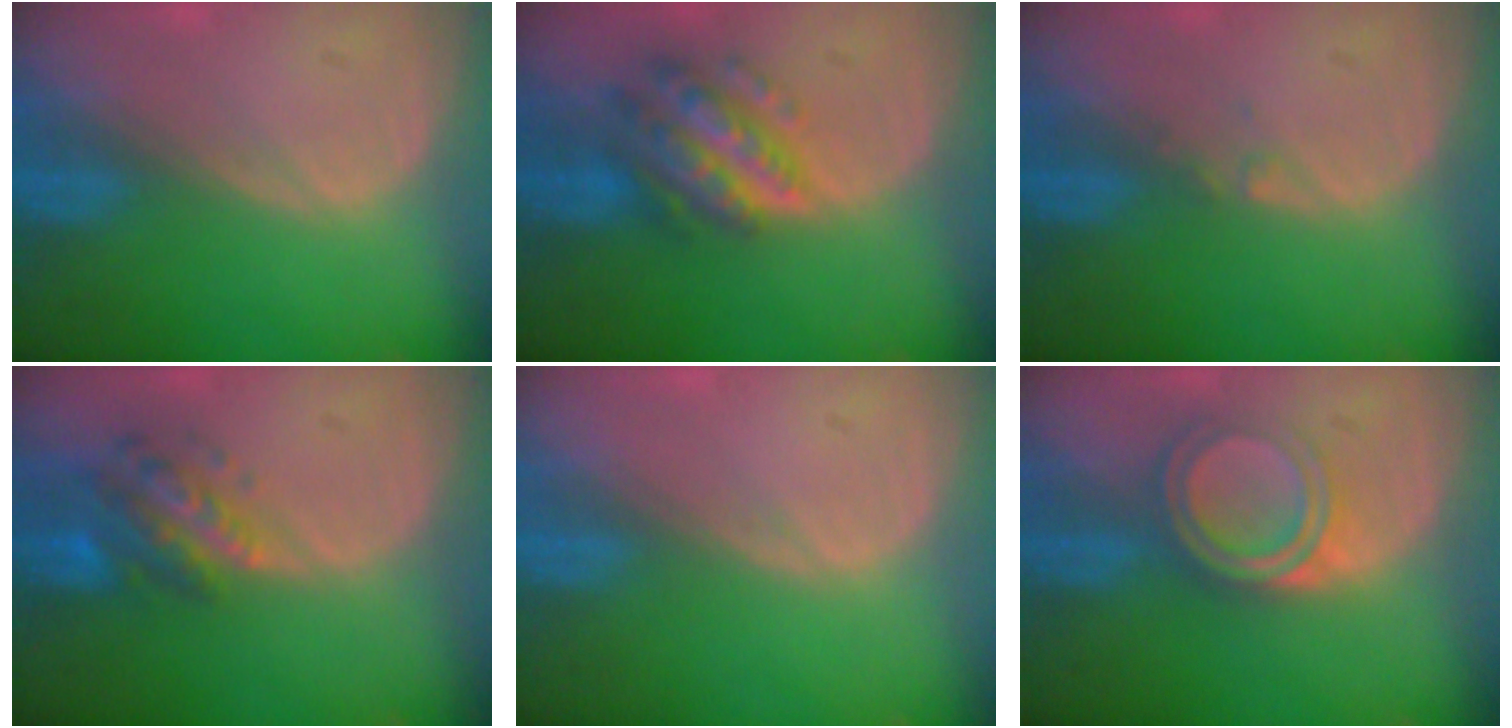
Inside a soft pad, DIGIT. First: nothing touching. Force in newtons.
{"total": 7.4, "press": 7.3, "slide": 0.5}
{"total": 0.6, "press": 0.6, "slide": 0.2}
{"total": 6.1, "press": 5.9, "slide": 1.7}
{"total": 0.5, "press": 0.1, "slide": 0.5}
{"total": 5.3, "press": 4.9, "slide": 2.0}